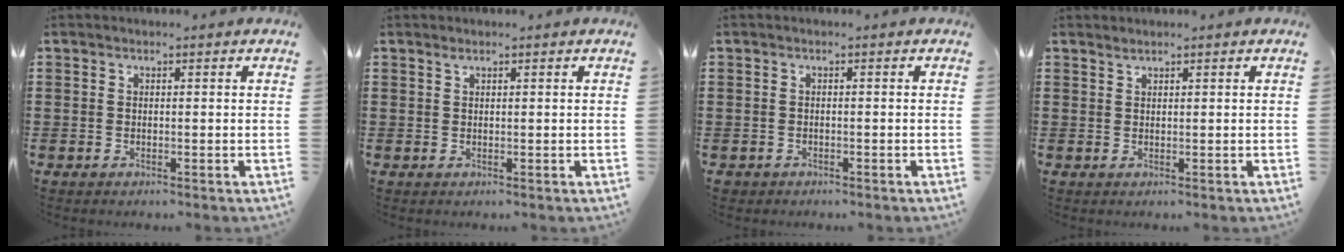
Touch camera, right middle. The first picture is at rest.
{"total": 0.7, "force": [0.6, 0.0, 0.4], "torque": [-0.009, -0.002, 0.012]}
{"total": 0.8, "force": [-0.7, 0.4, -0.1], "torque": [0.002, 0.002, -0.017]}
{"total": 1.0, "force": [1.0, -0.1, 0.1], "torque": [-0.004, -0.003, 0.019]}